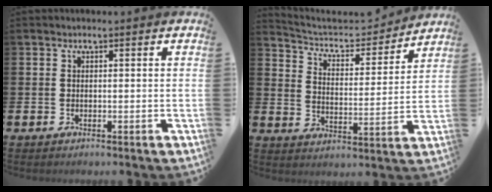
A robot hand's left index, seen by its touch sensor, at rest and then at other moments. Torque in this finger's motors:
{"motor_torque": [0.49, -1.65, 0.02, 0.00]}